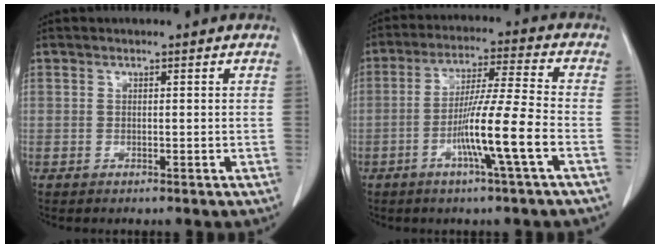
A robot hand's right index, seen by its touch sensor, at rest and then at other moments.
{"total": 10.6, "force": [-3.8, -1.3, 9.8], "torque": [-0.182, -0.004, -0.072]}